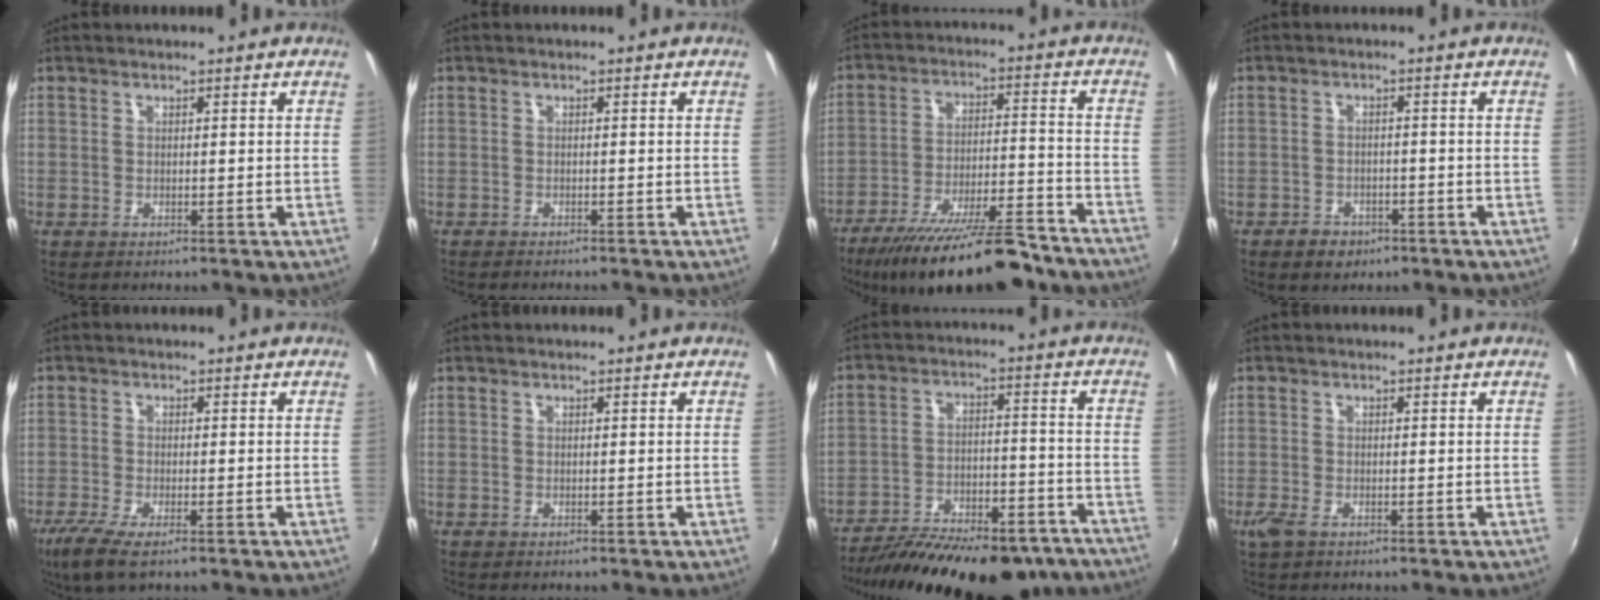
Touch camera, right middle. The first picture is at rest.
{"total": 1.4, "force": [-1.3, -0.1, 0.4], "torque": [-0.013, -0.010, -0.025]}
{"total": 20.5, "force": [-17.3, 3.6, 10.4], "torque": [-0.190, -0.029, -0.256]}
{"total": 4.1, "force": [-2.8, 2.6, 1.4], "torque": [-0.043, -0.001, -0.041]}
{"total": 6.6, "force": [-4.1, 1.4, 5.0], "torque": [-0.116, -0.028, -0.076]}
{"total": 0.0}
{"total": 25.0, "force": [-20.4, 8.5, 11.7], "torque": [-0.214, -0.016, -0.278]}
{"total": 2.3, "force": [-1.3, 0.9, 1.7], "torque": [-0.035, -0.008, -0.024]}